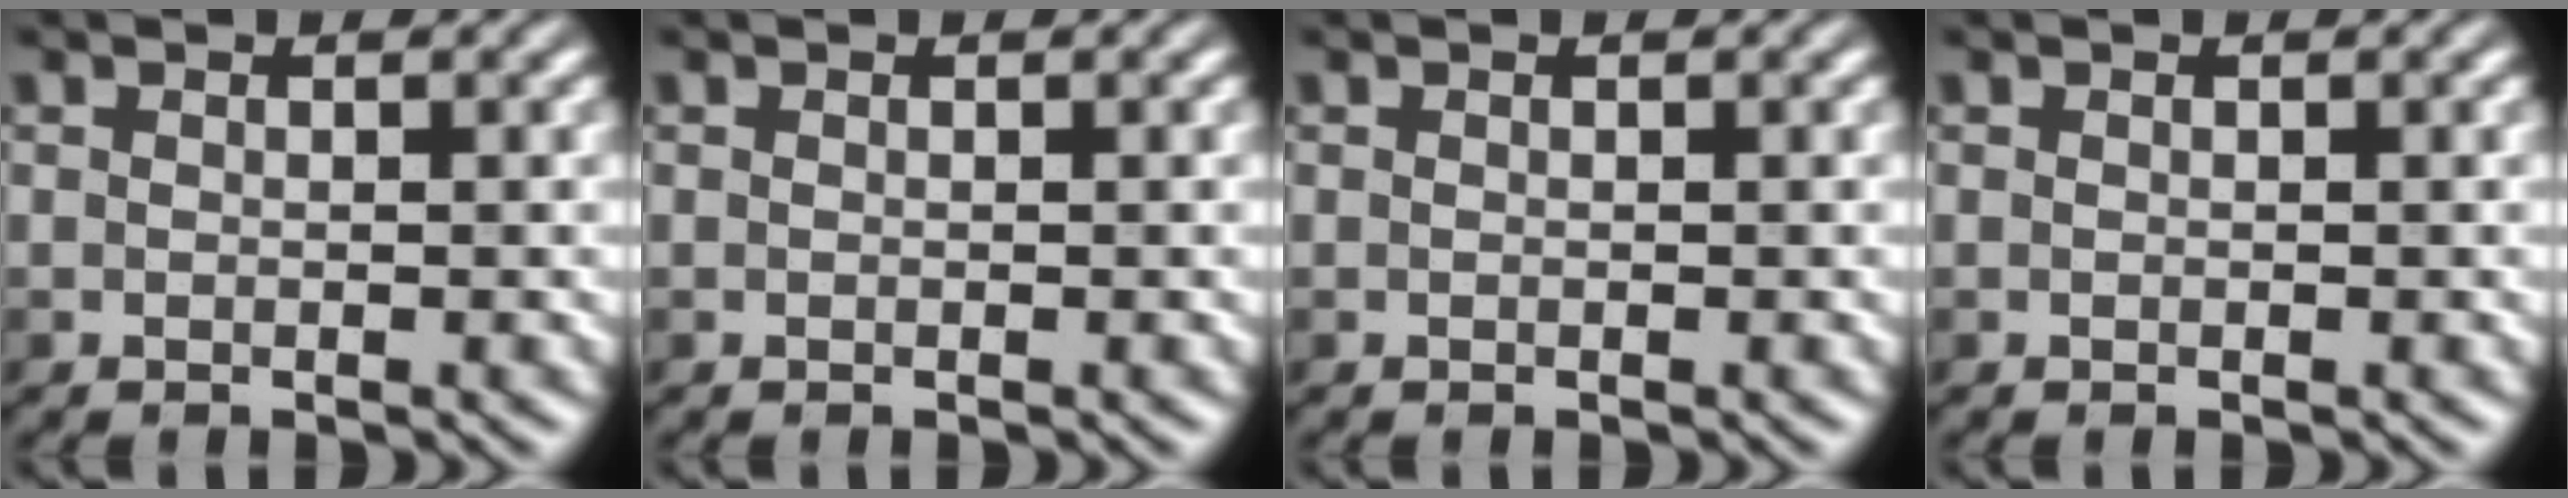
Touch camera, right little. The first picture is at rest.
{"total": 0.0}
{"total": 0.0}
{"total": 0.0}